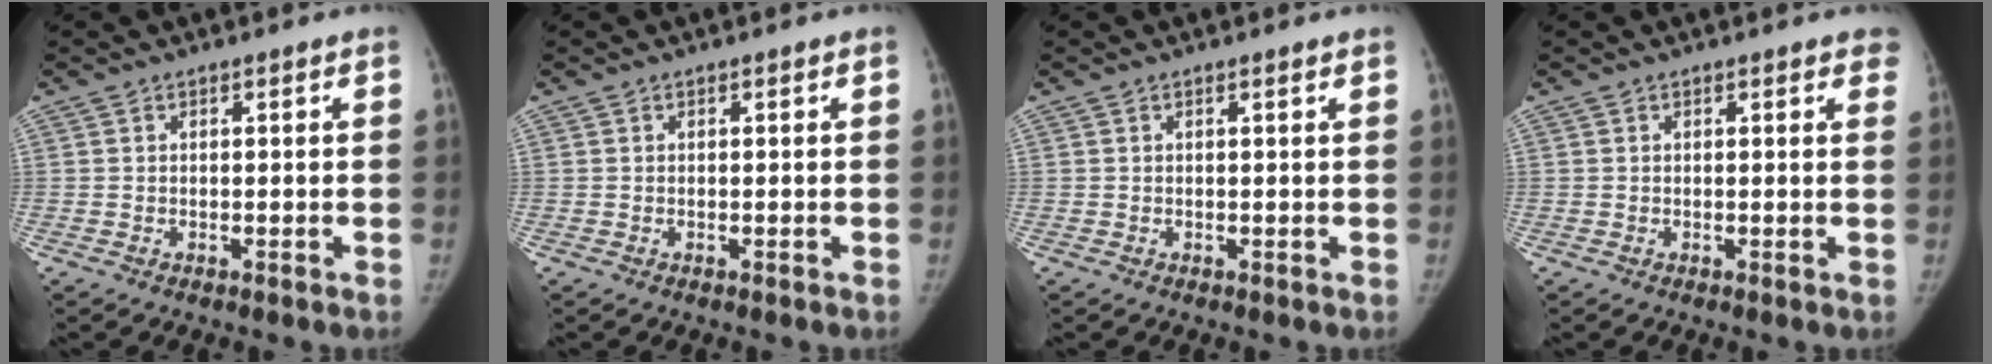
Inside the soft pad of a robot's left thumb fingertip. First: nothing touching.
{"total": 0.0}
{"total": 0.5, "force": [0.4, 0.0, 0.4], "torque": [-0.008, 0.001, 0.007]}
{"total": 2.8, "force": [2.2, 1.1, 1.4], "torque": [0.007, -0.002, 0.014]}